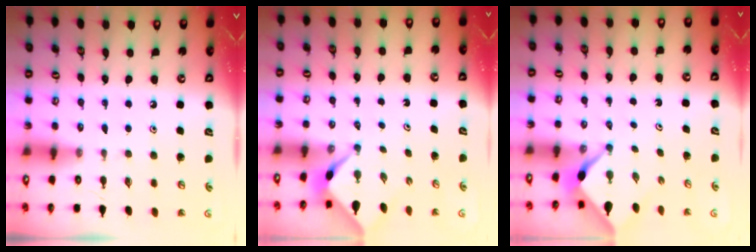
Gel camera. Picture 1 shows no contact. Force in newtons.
{"total": 2.3, "press": 2.3, "slide": 0.4}
{"total": 2.3, "press": 2.2, "slide": 0.3}